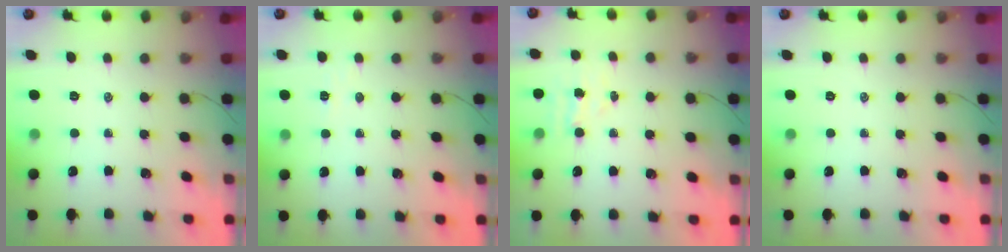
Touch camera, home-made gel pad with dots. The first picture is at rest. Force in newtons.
{"total": 3.2, "press": 3.0, "slide": 1.0}
{"total": 3.4, "press": 3.2, "slide": 1.0}
{"total": 0.0}